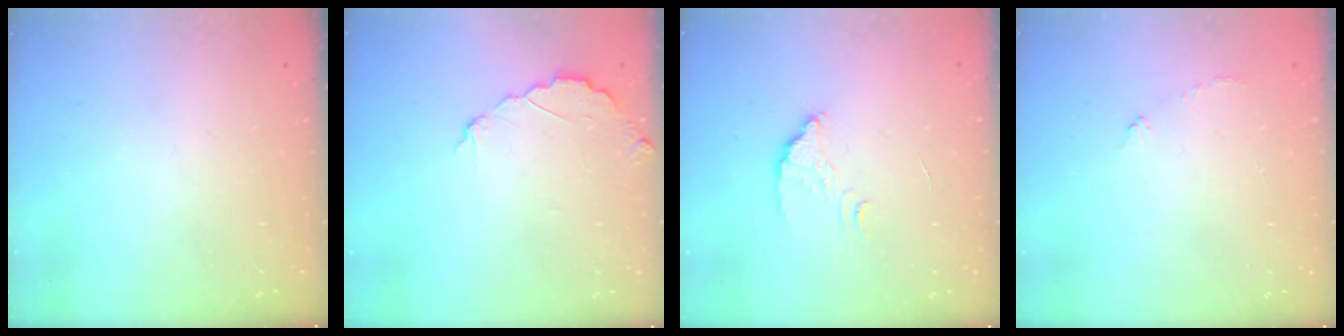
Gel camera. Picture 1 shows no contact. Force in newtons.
{"total": 5.0, "press": 5.0, "slide": 0.5}
{"total": 3.6, "press": 3.6, "slide": 0.2}
{"total": 3.4, "press": 3.4, "slide": 0.3}